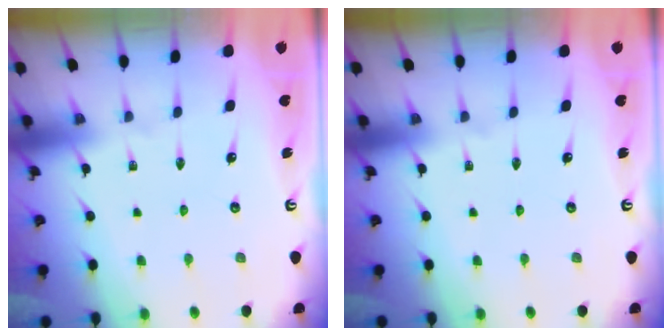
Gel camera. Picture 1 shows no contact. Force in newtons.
{"total": 0.0}